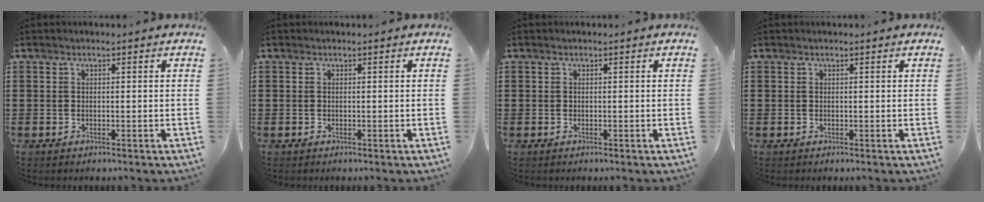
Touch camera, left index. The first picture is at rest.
{"total": 0.0}
{"total": 0.0}
{"total": 0.0}